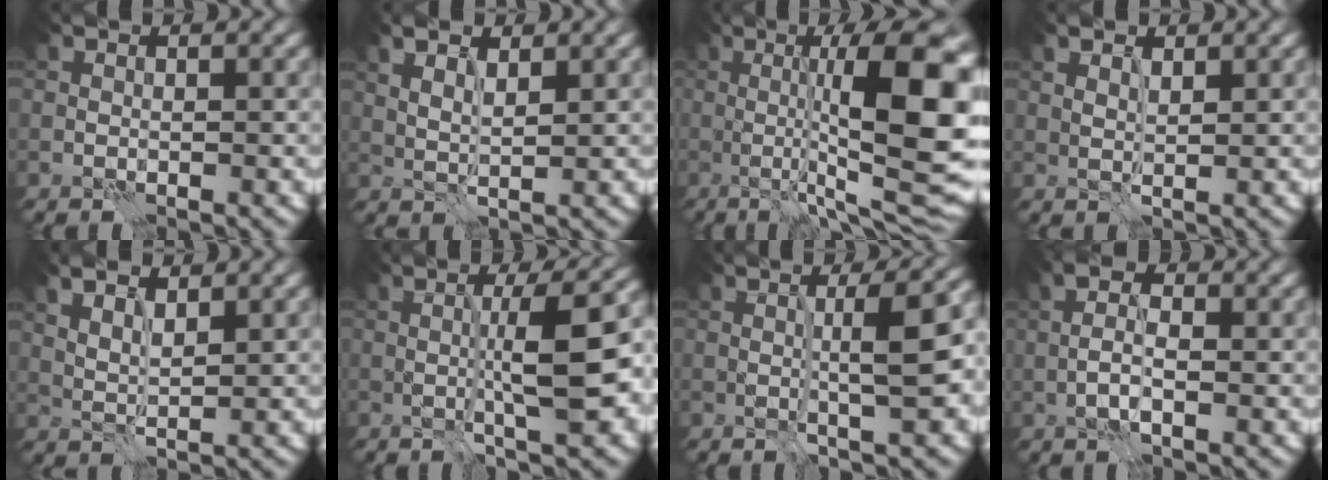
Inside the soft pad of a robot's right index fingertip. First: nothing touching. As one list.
[{"total": 2.7, "force": [1.5, 1.0, 2.0], "torque": [-0.032, 0.001, 0.022]}, {"total": 15.4, "force": [0.2, 4.5, 14.7], "torque": [-0.173, 0.017, 0.000]}, {"total": 1.2, "force": [0.8, 0.5, 0.8], "torque": [-0.010, -0.003, 0.015]}, {"total": 3.2, "force": [1.8, 1.2, 2.3], "torque": [-0.042, 0.004, 0.029]}, {"total": 7.2, "force": [-0.3, 1.5, 7.0], "torque": [-0.094, 0.011, -0.006]}, {"total": 5.4, "force": [-0.1, 1.0, 5.3], "torque": [-0.065, 0.012, -0.002]}, {"total": 3.0, "force": [-0.6, 1.3, 2.7], "torque": [-0.061, 0.004, -0.016]}]